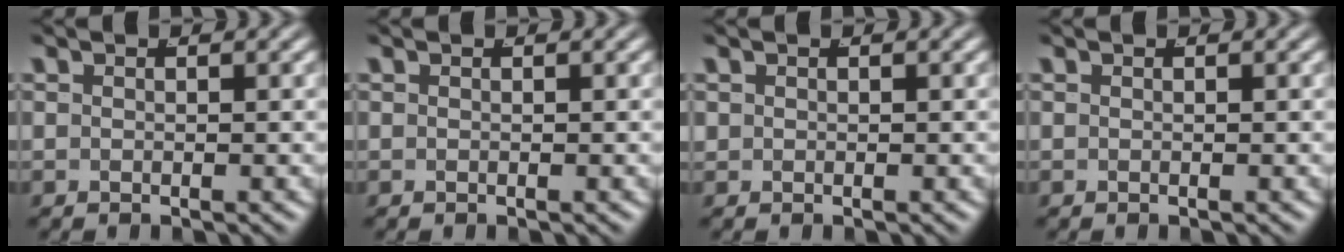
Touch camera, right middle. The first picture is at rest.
{"total": 0.0}
{"total": 0.0}
{"total": 0.0}